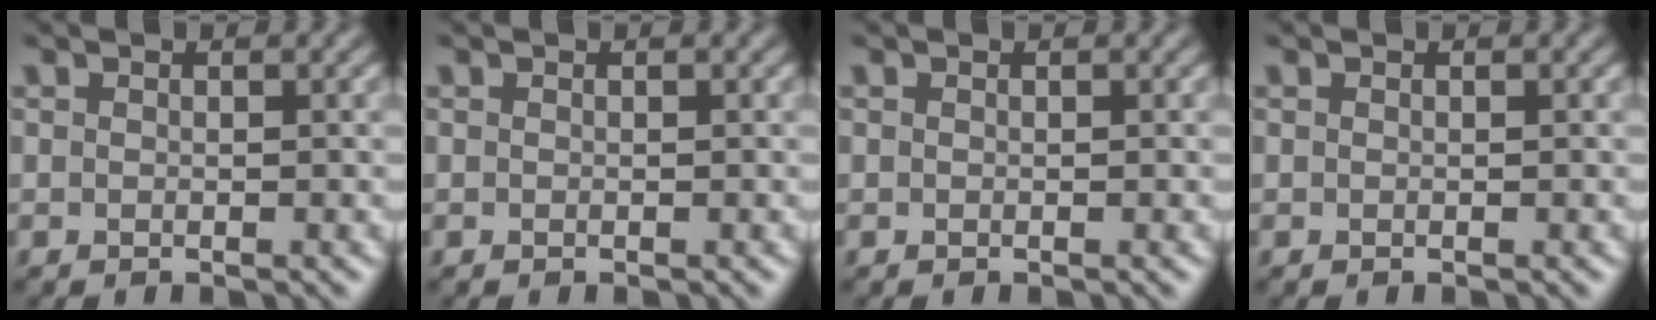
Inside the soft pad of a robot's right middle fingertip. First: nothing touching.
{"total": 0.0}
{"total": 0.0}
{"total": 0.0}